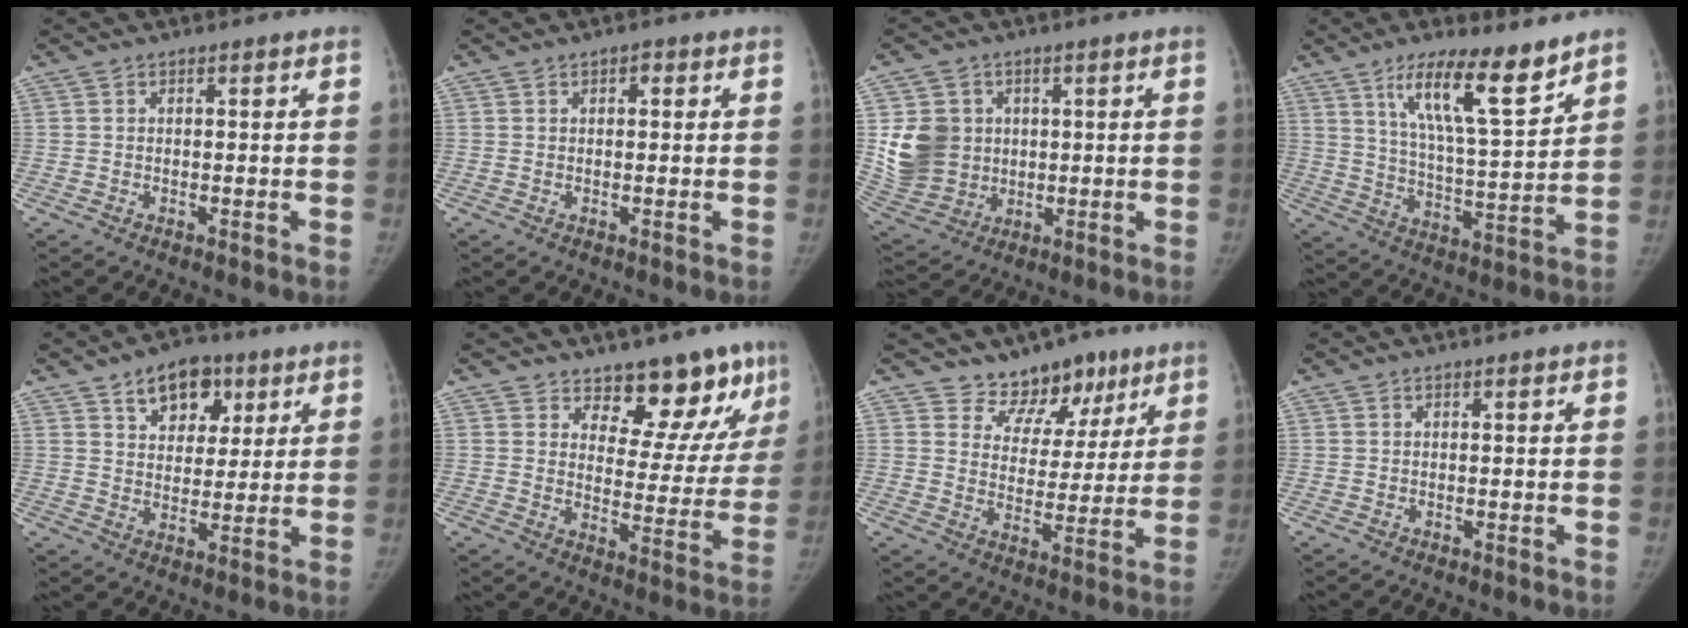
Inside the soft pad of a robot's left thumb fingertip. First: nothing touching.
{"total": 1.4, "force": [0.6, 0.9, 0.9], "torque": [-0.008, 0.001, 0.007]}
{"total": 11.5, "force": [1.6, 10.1, 5.2], "torque": [-0.077, -0.005, 0.048]}
{"total": 14.4, "force": [9.6, 3.0, 10.3], "torque": [-0.159, -0.061, 0.172]}
{"total": 10.6, "force": [5.6, 7.0, 5.6], "torque": [-0.045, -0.019, 0.085]}
{"total": 14.0, "force": [10.6, 6.5, 6.4], "torque": [-0.022, -0.077, 0.134]}
{"total": 10.2, "force": [7.6, 6.5, 2.0], "torque": [0.021, -0.047, 0.121]}
{"total": 0.0}